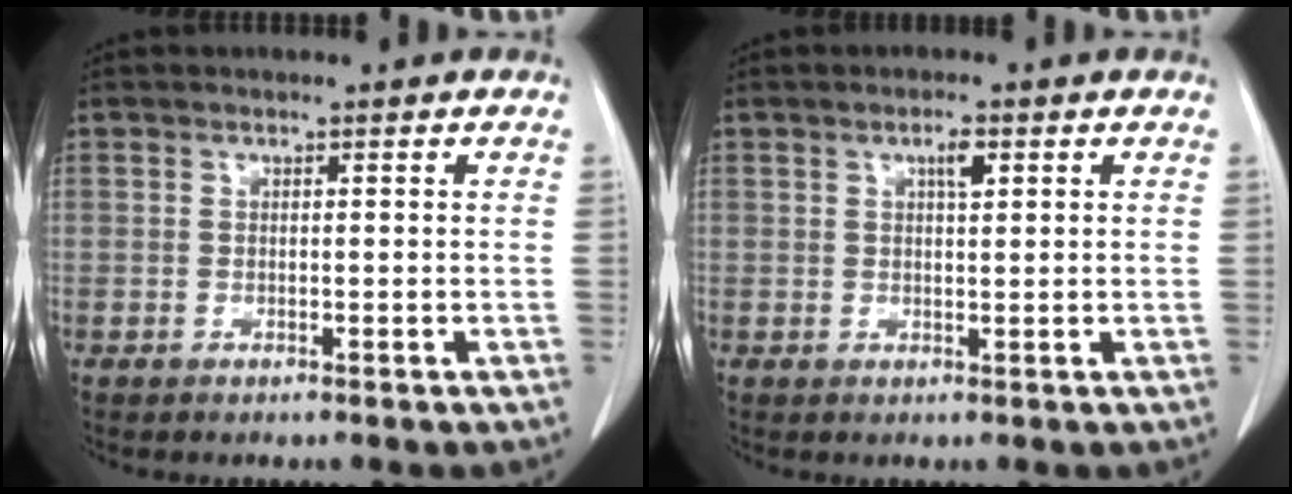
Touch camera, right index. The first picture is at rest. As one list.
[{"total": 2.1, "force": [0.9, 0.5, 1.8], "torque": [-0.035, 0.000, 0.016]}]